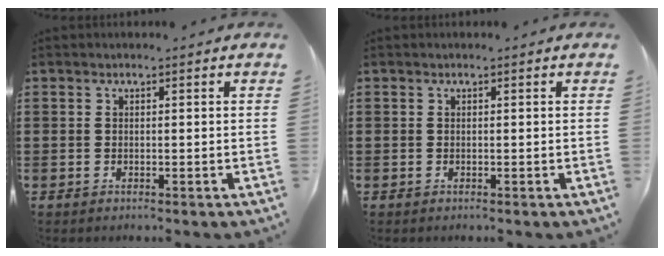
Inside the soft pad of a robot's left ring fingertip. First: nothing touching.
{"total": 0.0}